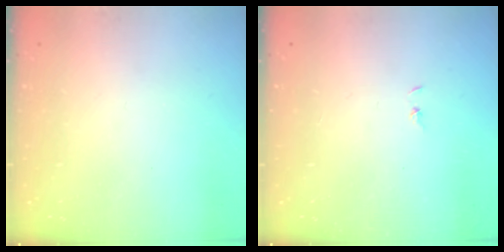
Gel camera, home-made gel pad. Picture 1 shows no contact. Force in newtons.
{"total": 0.7, "press": 0.7, "slide": 0.1}